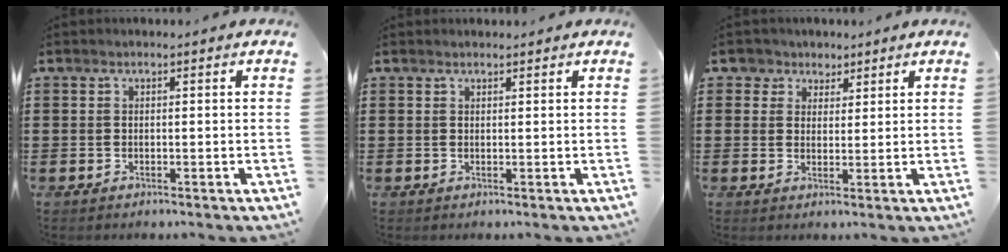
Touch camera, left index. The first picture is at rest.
{"total": 0.6, "force": [0.6, 0.1, -0.1], "torque": [0.000, 0.001, 0.011]}
{"total": 3.2, "force": [1.9, 2.6, 0.1], "torque": [-0.019, 0.012, 0.034]}